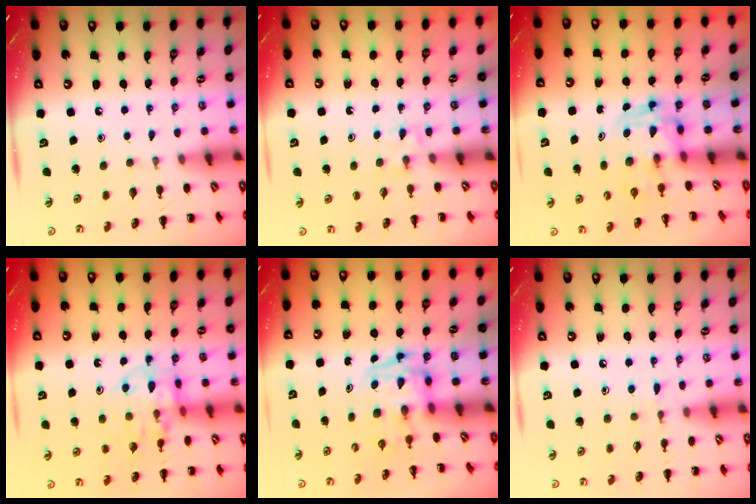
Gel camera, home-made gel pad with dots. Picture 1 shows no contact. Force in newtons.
{"total": 2.9, "press": 2.7, "slide": 1.1}
{"total": 3.6, "press": 3.5, "slide": 0.6}
{"total": 11.0, "press": 10.9, "slide": 1.8}
{"total": 3.3, "press": 3.3, "slide": 0.5}
{"total": 5.9, "press": 5.4, "slide": 2.3}